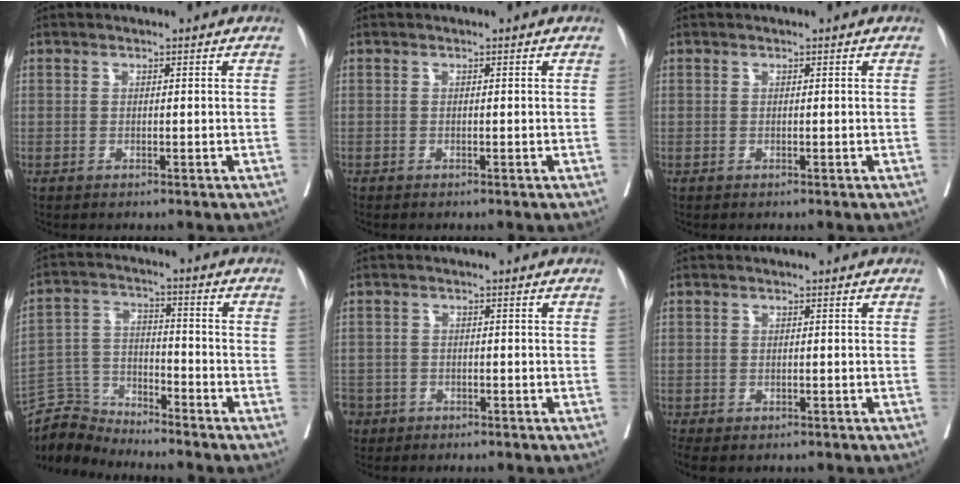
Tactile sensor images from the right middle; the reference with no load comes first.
{"total": 0.0}
{"total": 0.0}
{"total": 7.1, "force": [-6.9, 0.8, -1.4], "torque": [0.027, 0.017, -0.135]}
{"total": 6.2, "force": [-3.4, 5.0, 1.2], "torque": [-0.044, 0.003, -0.062]}
{"total": 3.7, "force": [-2.5, 2.0, 1.9], "torque": [-0.036, -0.010, -0.037]}